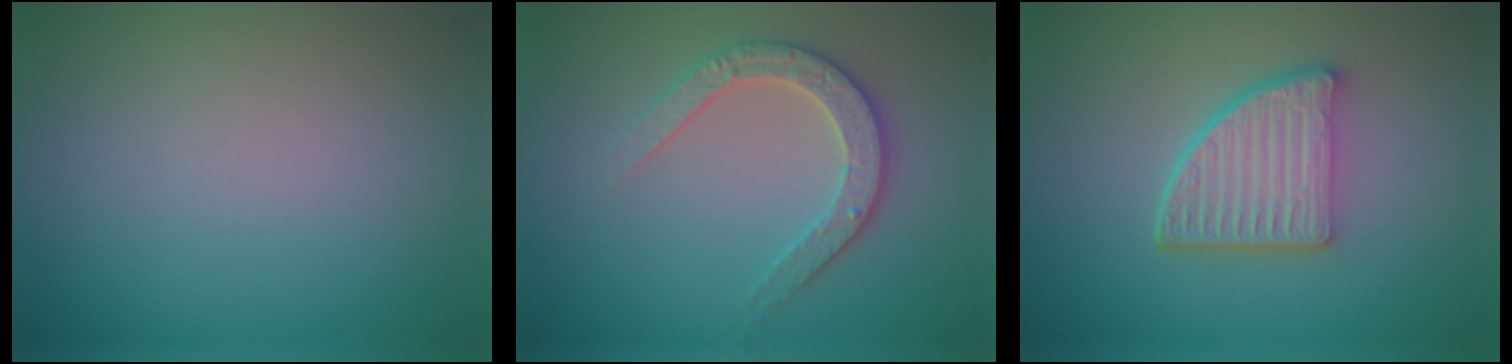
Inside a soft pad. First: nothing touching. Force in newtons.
{"total": 3.1, "press": 2.9, "slide": 1.2}
{"total": 4.9, "press": 3.8, "slide": 3.1}